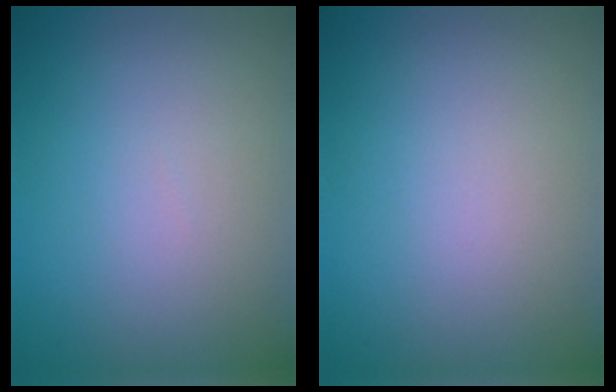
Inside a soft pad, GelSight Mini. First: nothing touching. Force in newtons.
{"total": 0.0}